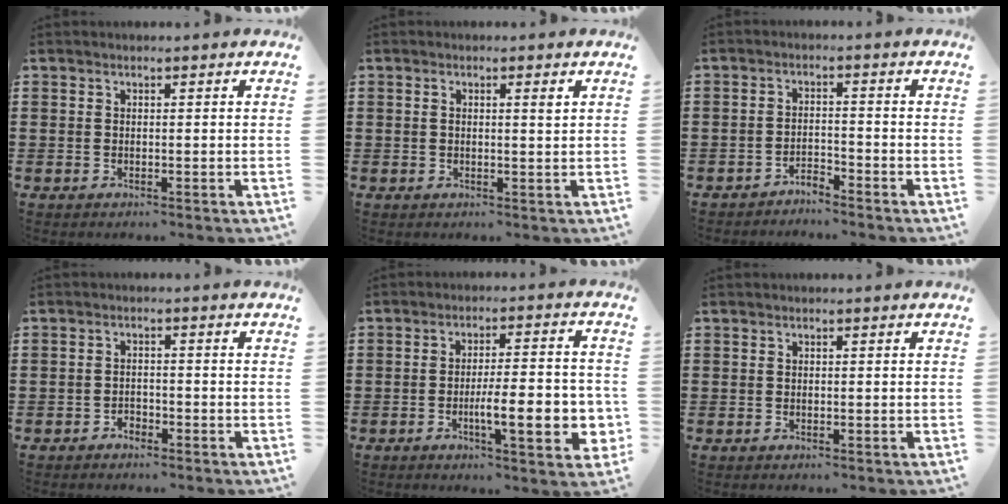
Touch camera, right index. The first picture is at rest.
{"total": 1.4, "force": [0.5, 0.2, 1.3], "torque": [-0.017, 0.000, 0.005]}
{"total": 2.6, "force": [-2.6, 0.1, -0.1], "torque": [-0.006, 0.004, -0.055]}
{"total": 1.5, "force": [-1.3, 0.7, 0.2], "torque": [-0.009, 0.000, -0.028]}
{"total": 10.0, "force": [-2.7, 2.5, 9.3], "torque": [-0.140, -0.007, -0.045]}
{"total": 0.0}